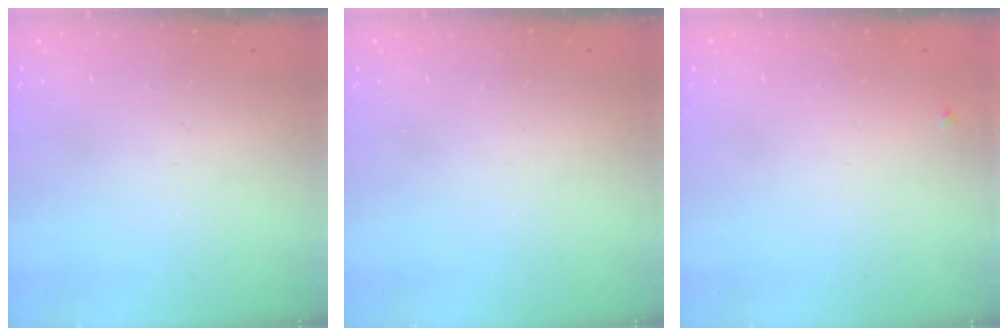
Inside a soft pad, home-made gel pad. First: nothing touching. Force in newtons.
{"total": 0.0}
{"total": 3.5, "press": 3.4, "slide": 0.5}